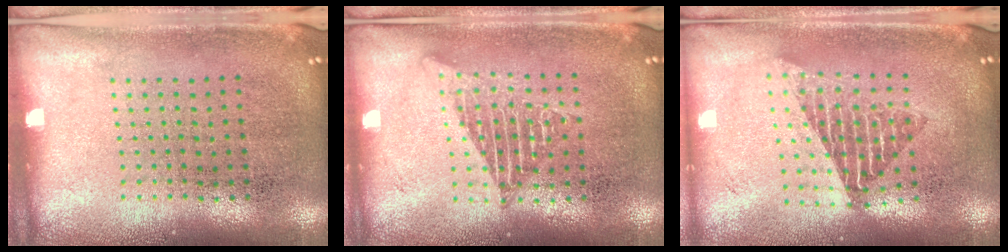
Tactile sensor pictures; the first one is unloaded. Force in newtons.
{"total": 1.3, "press": 1.3, "slide": 0.1}
{"total": 1.7, "press": 1.4, "slide": 1.0}